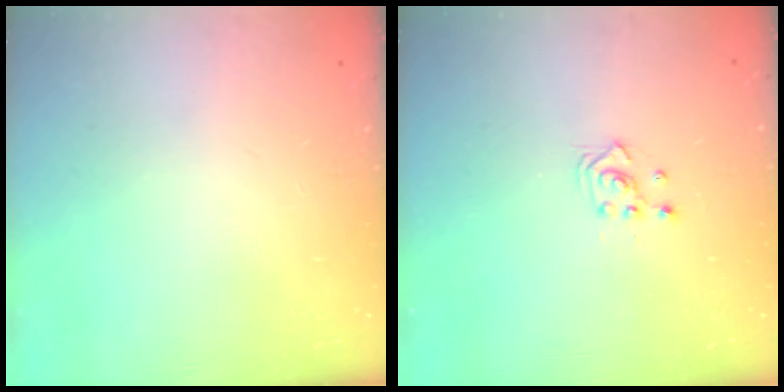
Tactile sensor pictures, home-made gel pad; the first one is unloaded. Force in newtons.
{"total": 2.5, "press": 2.5, "slide": 0.3}